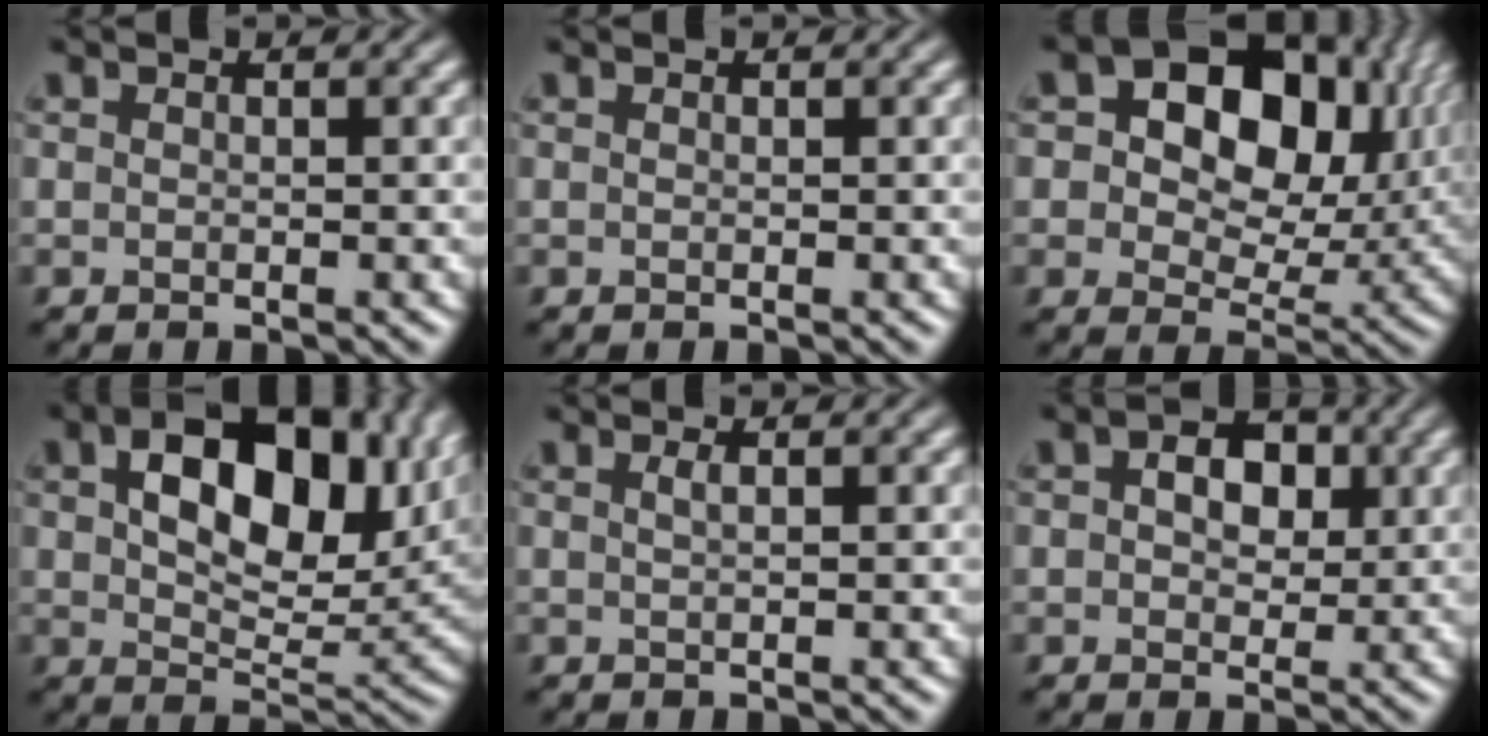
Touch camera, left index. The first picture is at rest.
{"total": 0.0}
{"total": 15.1, "force": [4.4, 10.0, 10.4], "torque": [-0.139, 0.022, 0.073]}
{"total": 11.9, "force": [4.0, 6.9, 8.9], "torque": [-0.133, 0.002, 0.069]}
{"total": 1.0, "force": [0.4, 0.4, 0.8], "torque": [-0.010, 0.003, 0.005]}
{"total": 4.0, "force": [0.9, 2.7, 2.8], "torque": [-0.038, 0.004, 0.006]}